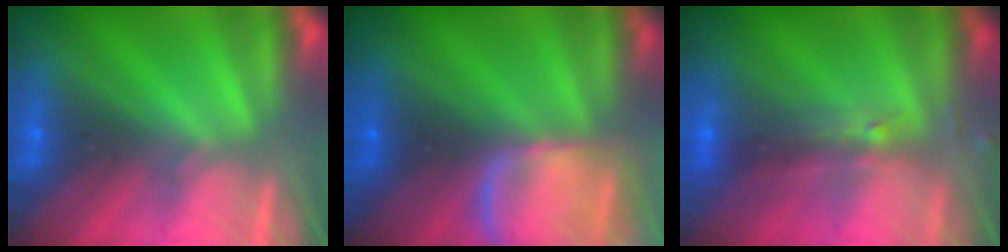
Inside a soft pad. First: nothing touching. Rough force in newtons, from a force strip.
{"total": 8.1}
{"total": 2.4}